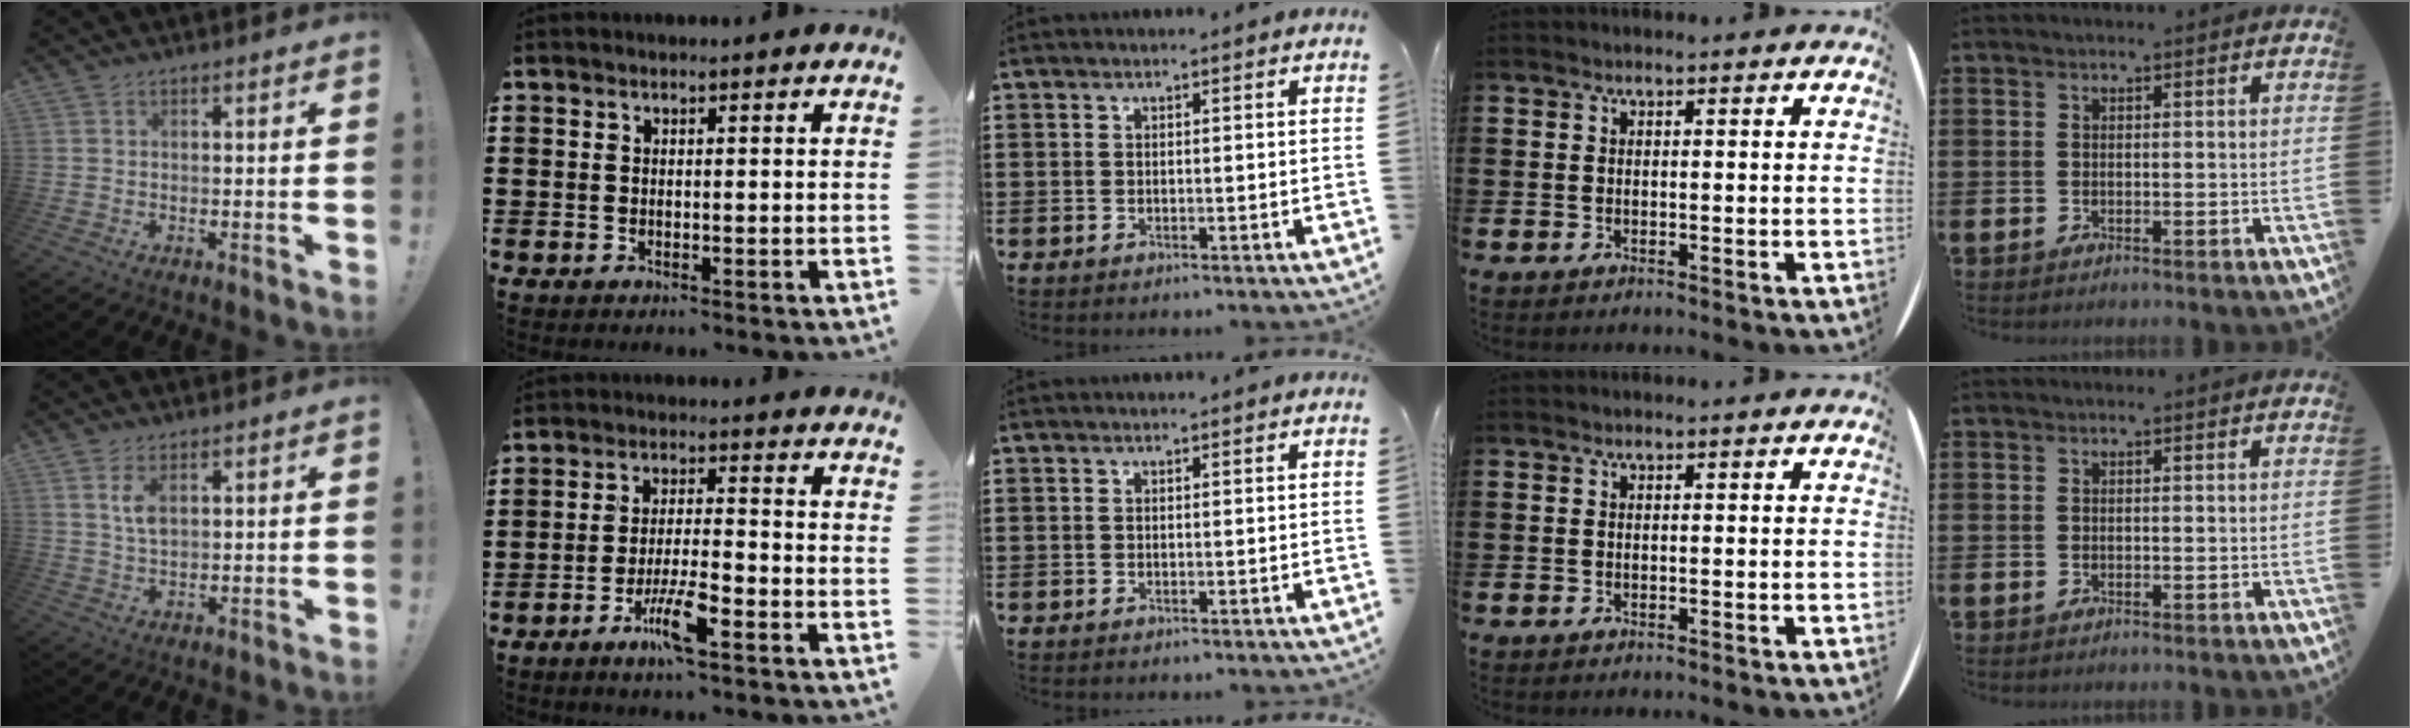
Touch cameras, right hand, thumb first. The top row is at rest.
{"thumb": {"total": 4.4, "force": [1.8, 1.8, 3.6], "torque": [-0.060, -0.008, 0.028]}, "index": {"total": 6.9, "force": [-3.7, 1.0, 5.7], "torque": [-0.117, -0.008, -0.069]}}